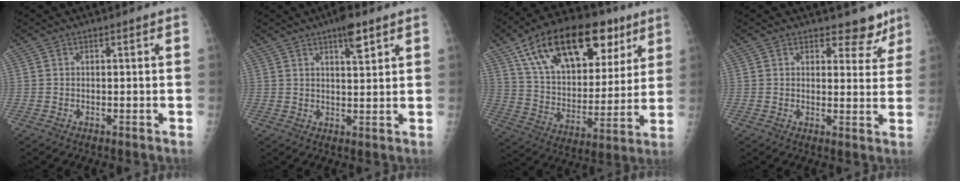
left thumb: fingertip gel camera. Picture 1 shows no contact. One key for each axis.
{"total": 5.3, "fx": 3.3, "fy": 1.4, "fz": 3.9, "tx": -0.052, "ty": -0.016, "tz": 0.049}
{"total": 26.5, "fx": 14.1, "fy": 14.1, "fz": 17.5, "tx": -0.252, "ty": -0.012, "tz": 0.235}
{"total": 5.5, "fx": 4.4, "fy": 2.8, "fz": 1.5, "tx": 0.015, "ty": -0.030, "tz": 0.051}